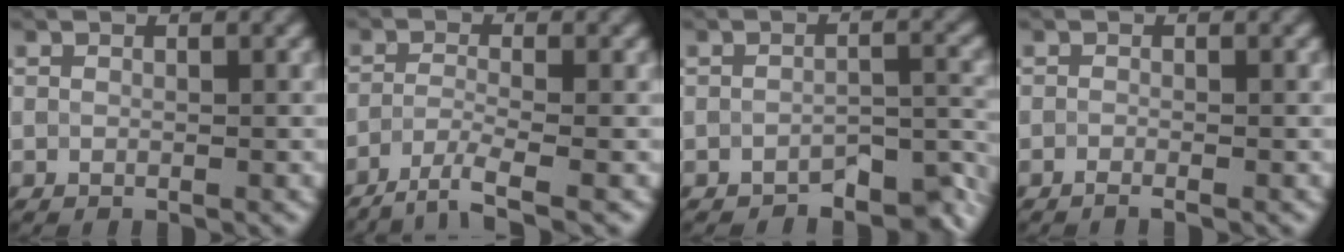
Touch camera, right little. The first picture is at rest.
{"total": 3.0, "force": [-2.7, 0.1, 1.4], "torque": [-0.027, -0.004, -0.059]}
{"total": 4.7, "force": [-4.3, 1.2, 1.3], "torque": [-0.014, -0.002, -0.058]}
{"total": 1.2, "force": [-1.2, -0.1, 0.2], "torque": [-0.002, -0.007, -0.021]}